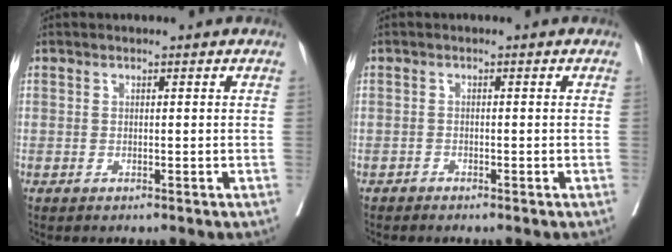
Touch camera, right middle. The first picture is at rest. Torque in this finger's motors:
{"motor_torque": [-0.07, -0.08, -0.05, 0.00]}